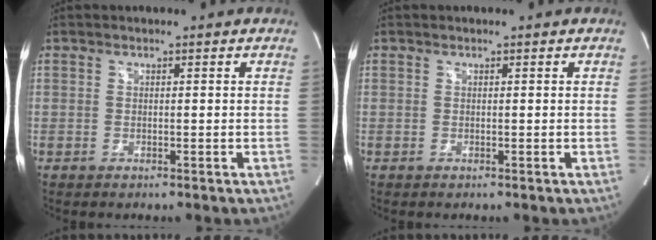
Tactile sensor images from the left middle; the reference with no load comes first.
{"total": 0.0}